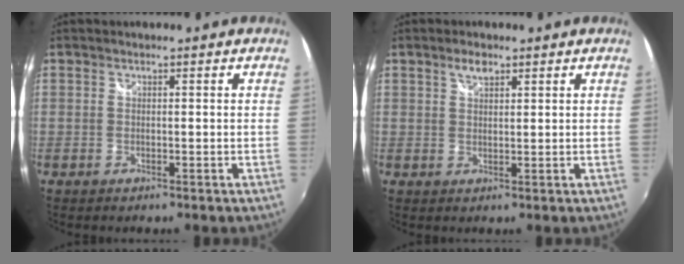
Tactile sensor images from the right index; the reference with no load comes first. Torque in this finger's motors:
{"motor_torque": [0.16, 0.09, 0.03, 0.04]}